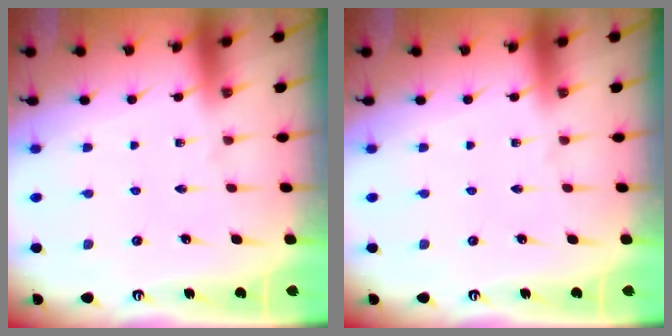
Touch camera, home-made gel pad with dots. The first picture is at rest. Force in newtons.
{"total": 0.0}